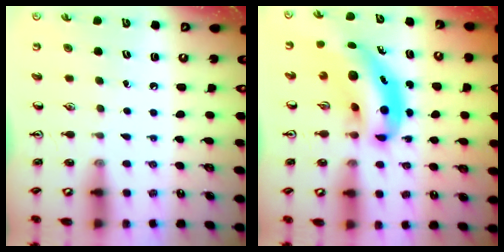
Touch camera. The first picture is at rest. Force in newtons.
{"total": 8.0, "press": 7.6, "slide": 2.4}